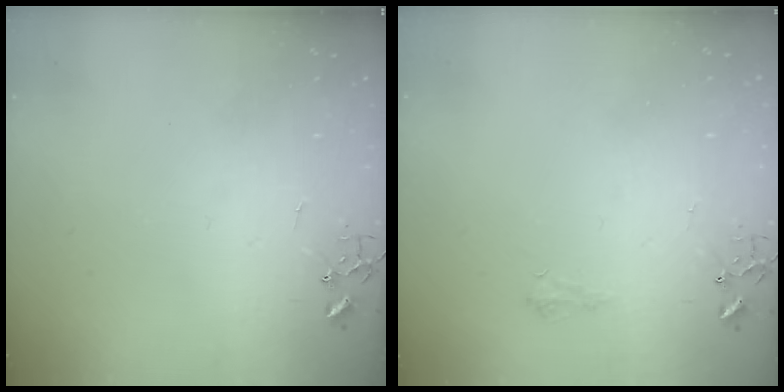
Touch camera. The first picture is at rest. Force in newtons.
{"total": 5.8, "press": 5.7, "slide": 0.8}